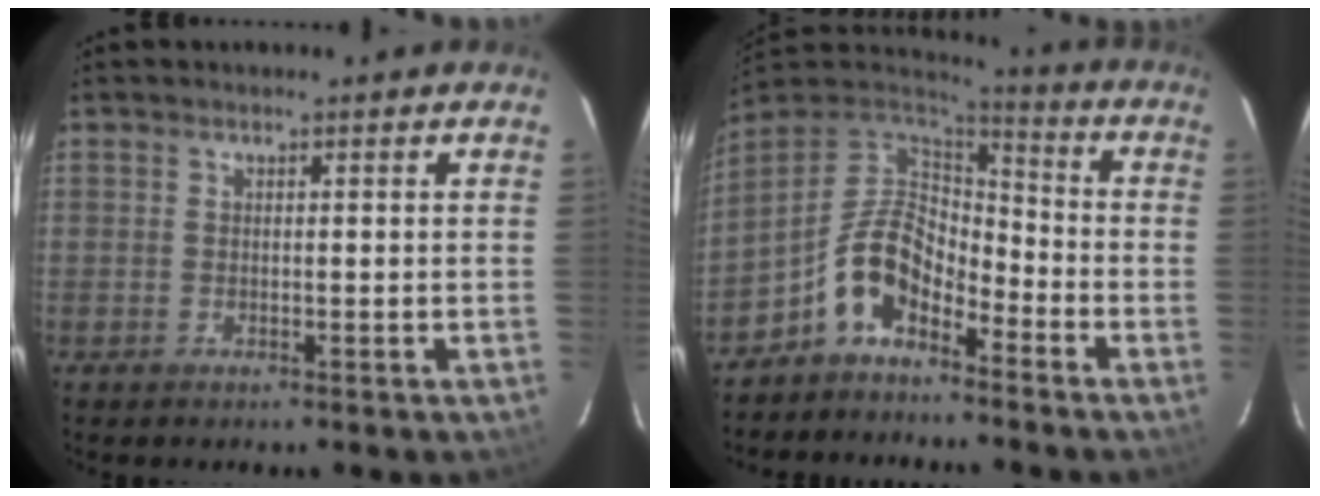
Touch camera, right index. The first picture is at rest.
{"total": 10.8, "force": [-6.4, 5.6, 6.7], "torque": [-0.142, 0.026, -0.129]}